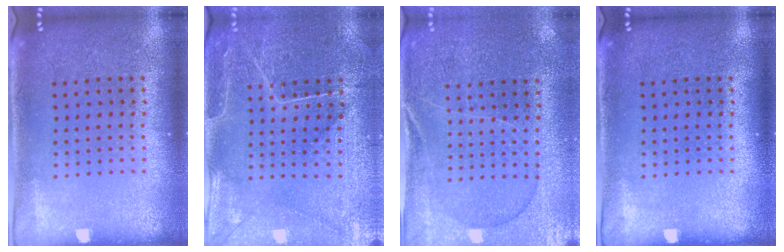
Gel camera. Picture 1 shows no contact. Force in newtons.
{"total": 0.8, "press": 0.7, "slide": 0.4}
{"total": 0.8, "press": 0.6, "slide": 0.5}
{"total": 0.0}